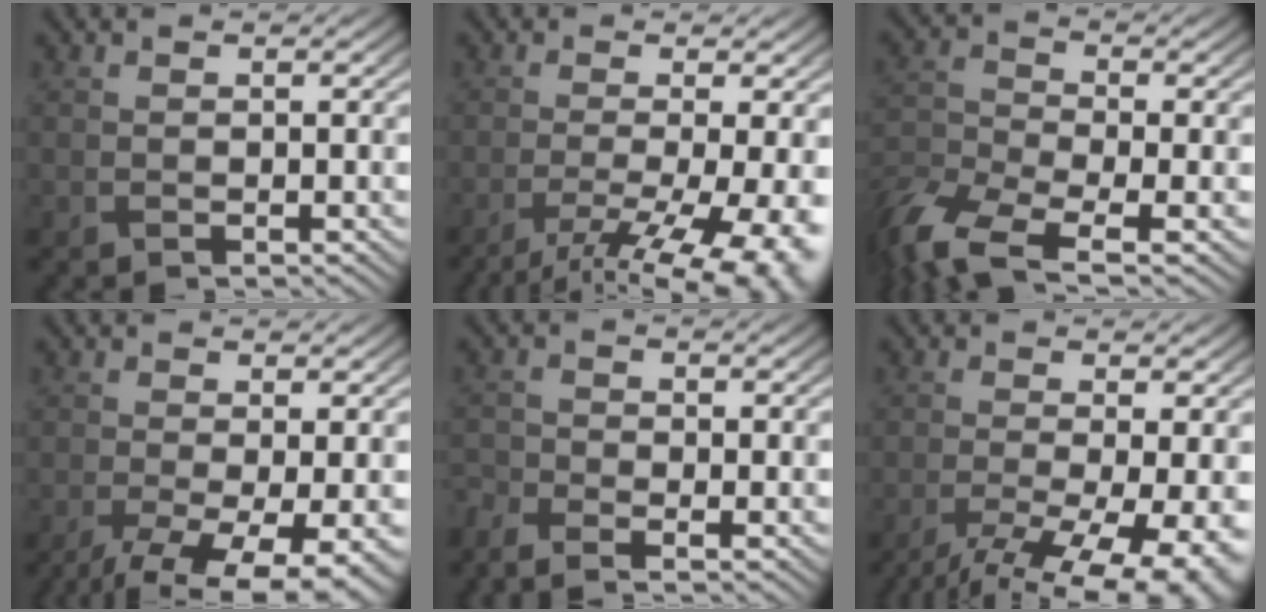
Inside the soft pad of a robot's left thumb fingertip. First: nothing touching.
{"total": 11.4, "force": [-6.2, 2.8, 9.2], "torque": [-0.152, -0.025, -0.074]}
{"total": 9.6, "force": [-6.1, 4.0, 6.3], "torque": [-0.154, -0.028, -0.127]}
{"total": 9.1, "force": [-4.7, 2.8, 7.3], "torque": [-0.142, -0.026, -0.068]}
{"total": 3.2, "force": [-2.6, 0.7, 1.6], "torque": [-0.043, -0.010, -0.061]}
{"total": 11.0, "force": [-6.3, 3.1, 8.5], "torque": [-0.156, -0.032, -0.081]}